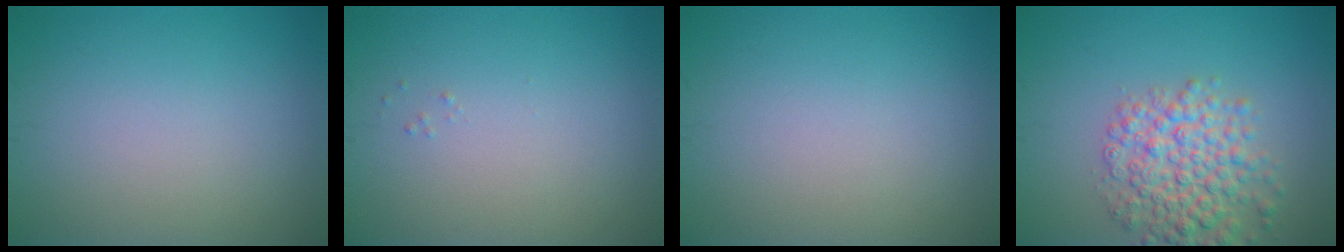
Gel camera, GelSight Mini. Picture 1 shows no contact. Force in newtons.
{"total": 0.0}
{"total": 0.0}
{"total": 5.7, "press": 5.7, "slide": 0.2}